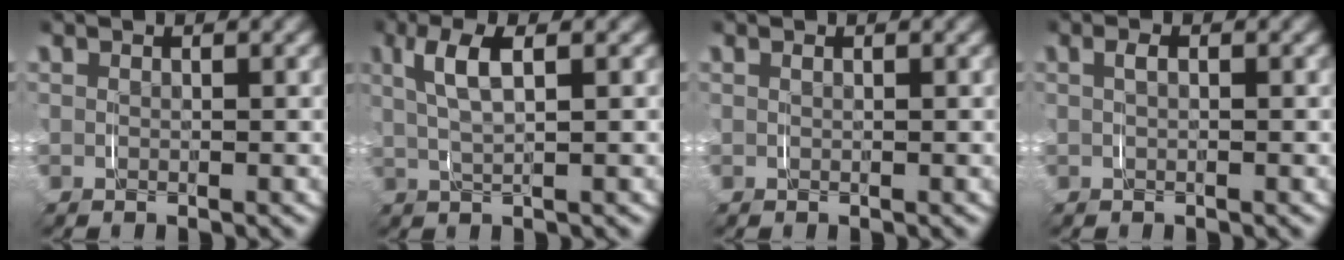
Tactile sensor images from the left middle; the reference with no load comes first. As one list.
[{"total": 3.7, "force": [1.1, 1.0, 3.4], "torque": [-0.073, 0.005, 0.020]}, {"total": 0.0}, {"total": 0.8, "force": [0.0, 0.2, 0.7], "torque": [-0.016, 0.002, 0.000]}]